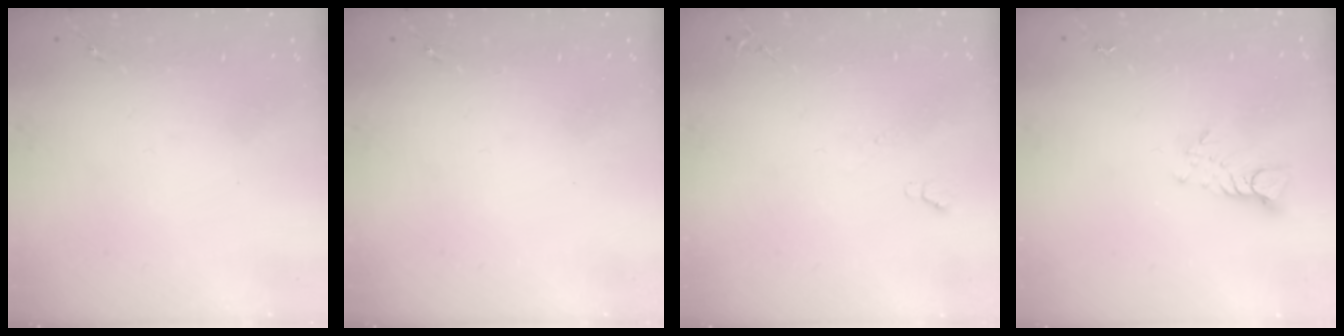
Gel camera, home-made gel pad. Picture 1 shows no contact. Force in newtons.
{"total": 0.0}
{"total": 4.0, "press": 4.0, "slide": 0.6}
{"total": 5.1, "press": 5.0, "slide": 0.3}